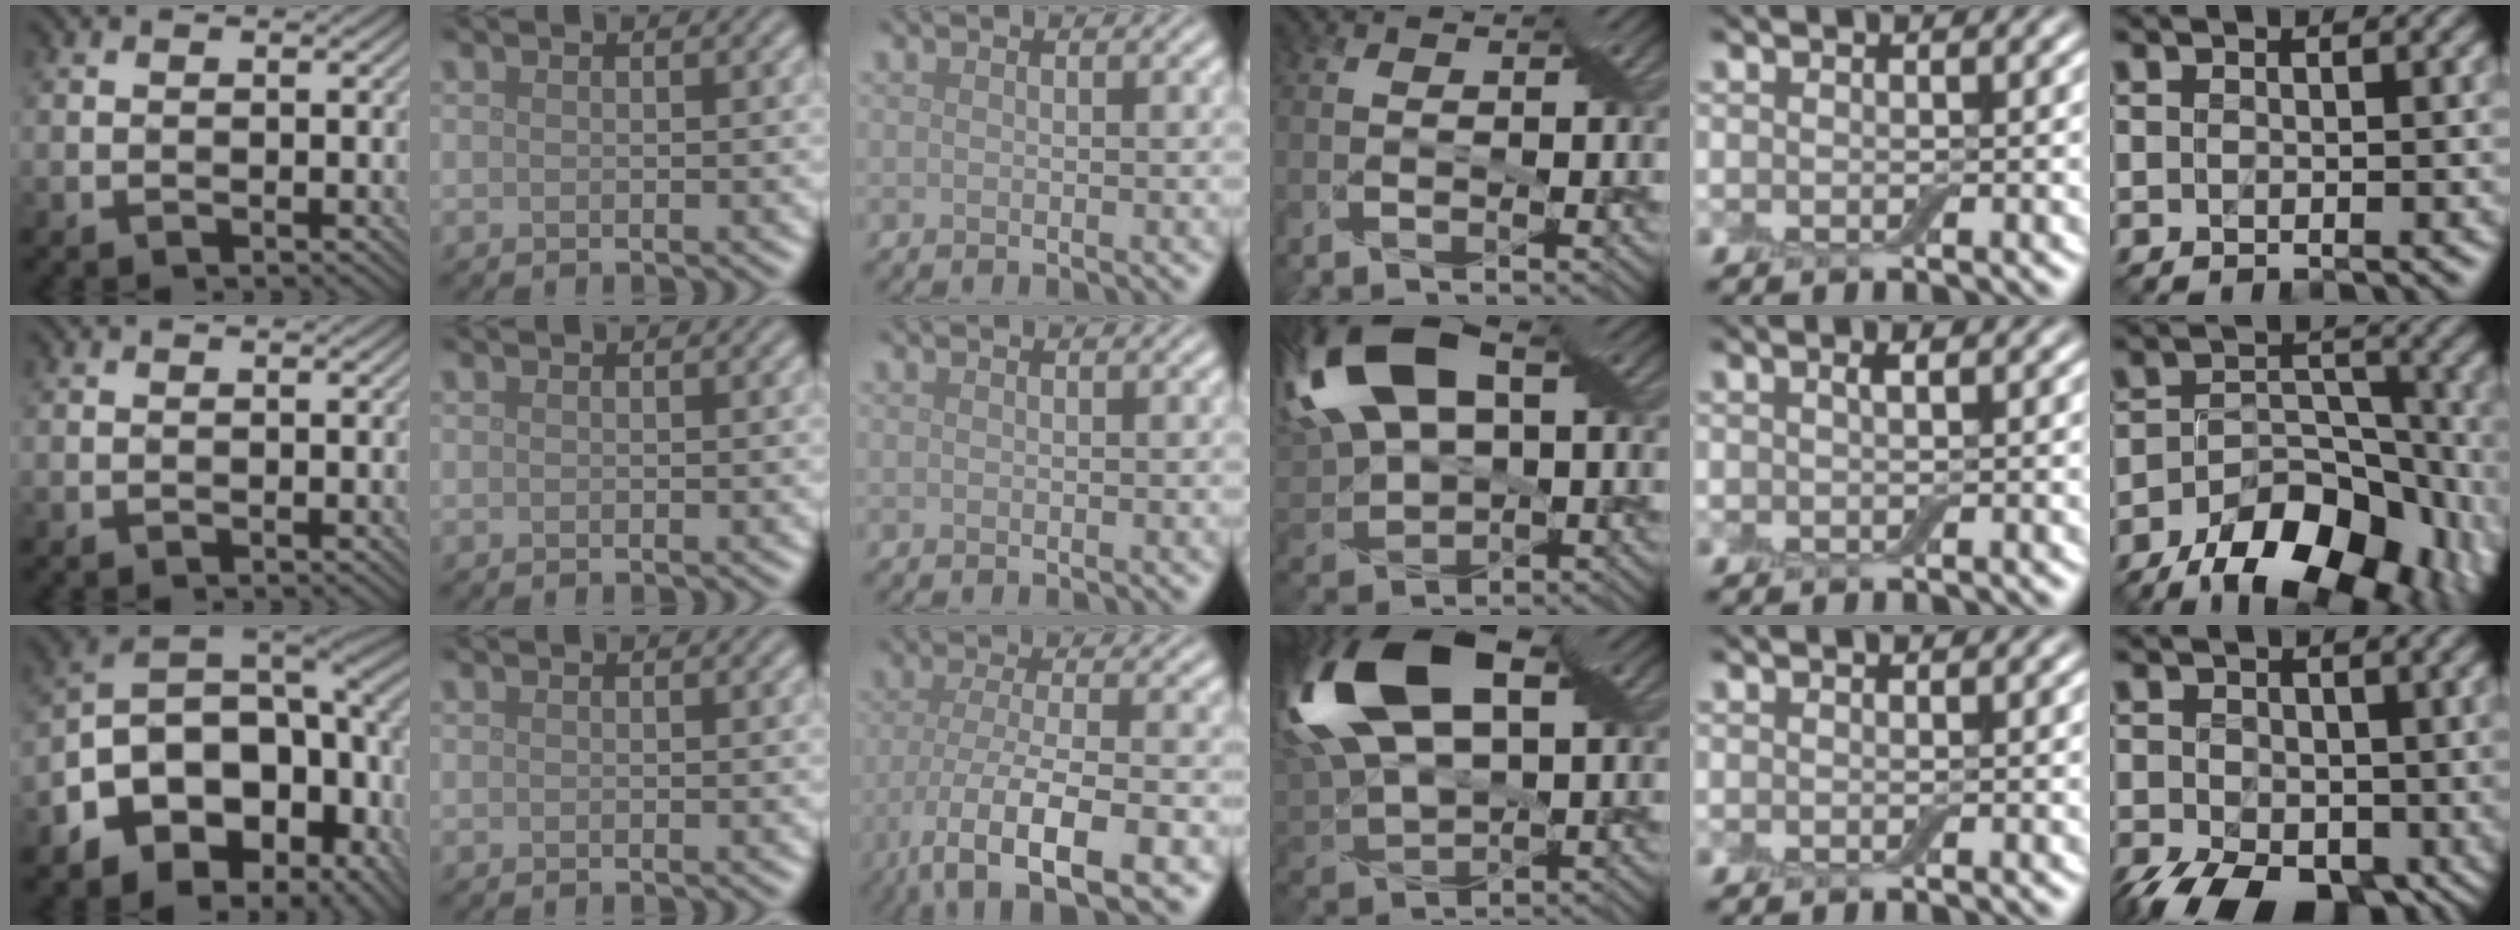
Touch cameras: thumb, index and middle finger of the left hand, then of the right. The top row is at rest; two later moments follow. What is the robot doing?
{"motion": "wrap", "object": "adhesive wrap"}